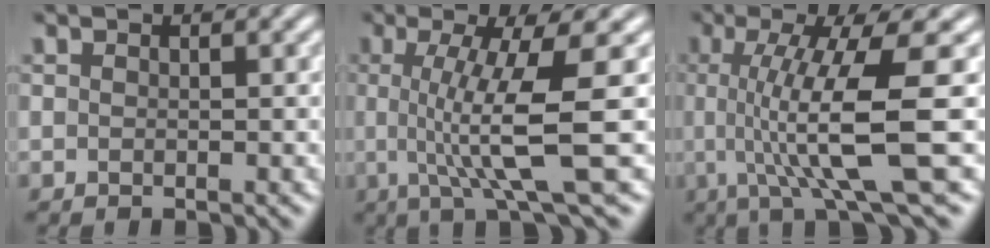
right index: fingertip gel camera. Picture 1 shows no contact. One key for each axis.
{"total": 6.7, "fx": -0.3, "fy": 0.3, "fz": 6.7, "tx": -0.113, "ty": -0.015, "tz": 0.000}
{"total": 8.6, "fx": 0.0, "fy": 1.3, "fz": 8.5, "tx": -0.143, "ty": -0.009, "tz": 0.005}